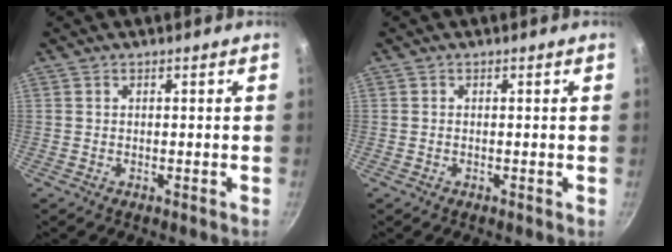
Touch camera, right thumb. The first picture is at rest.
{"total": 0.0}